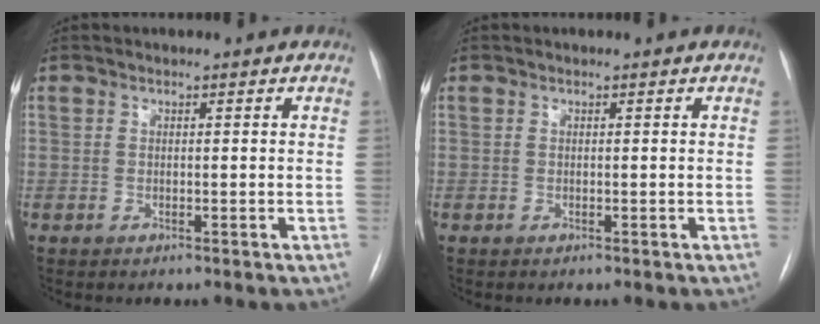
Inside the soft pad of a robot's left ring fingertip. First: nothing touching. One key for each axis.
{"total": 0.0}